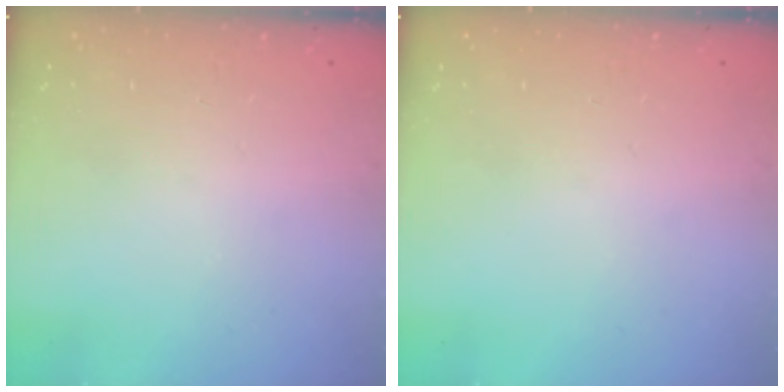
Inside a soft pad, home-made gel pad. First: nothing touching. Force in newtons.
{"total": 0.0}